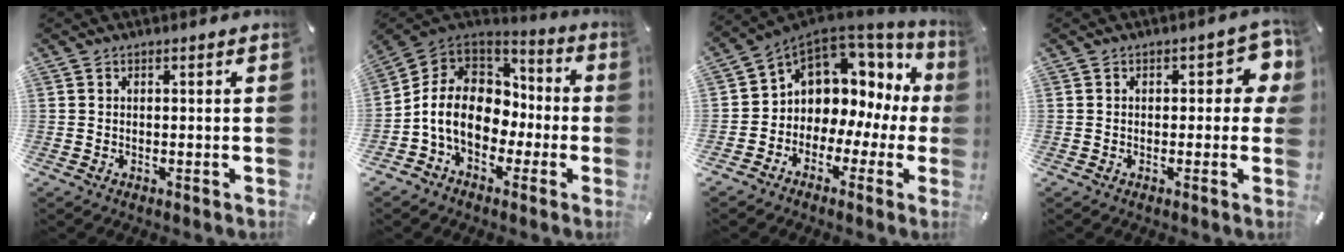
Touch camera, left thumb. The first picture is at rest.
{"total": 13.2, "force": [-2.6, 10.7, 7.2], "torque": [-0.164, 0.017, -0.048]}
{"total": 7.6, "force": [2.6, 6.9, 1.8], "torque": [-0.038, -0.041, 0.050]}
{"total": 6.4, "force": [1.2, 3.6, 5.2], "torque": [-0.052, -0.002, 0.012]}